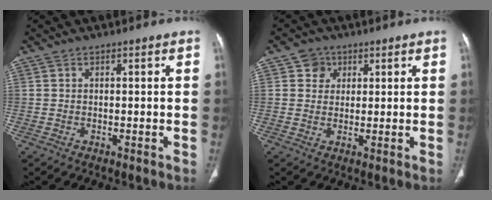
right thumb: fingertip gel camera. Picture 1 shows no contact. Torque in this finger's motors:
{"motor_torque": [-0.44, 1.23, 0.01, -0.16, 0.09]}